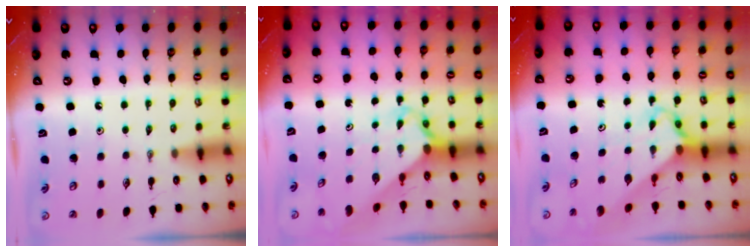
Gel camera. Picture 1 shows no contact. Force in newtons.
{"total": 2.3, "press": 2.3, "slide": 0.2}
{"total": 2.5, "press": 2.5, "slide": 0.2}